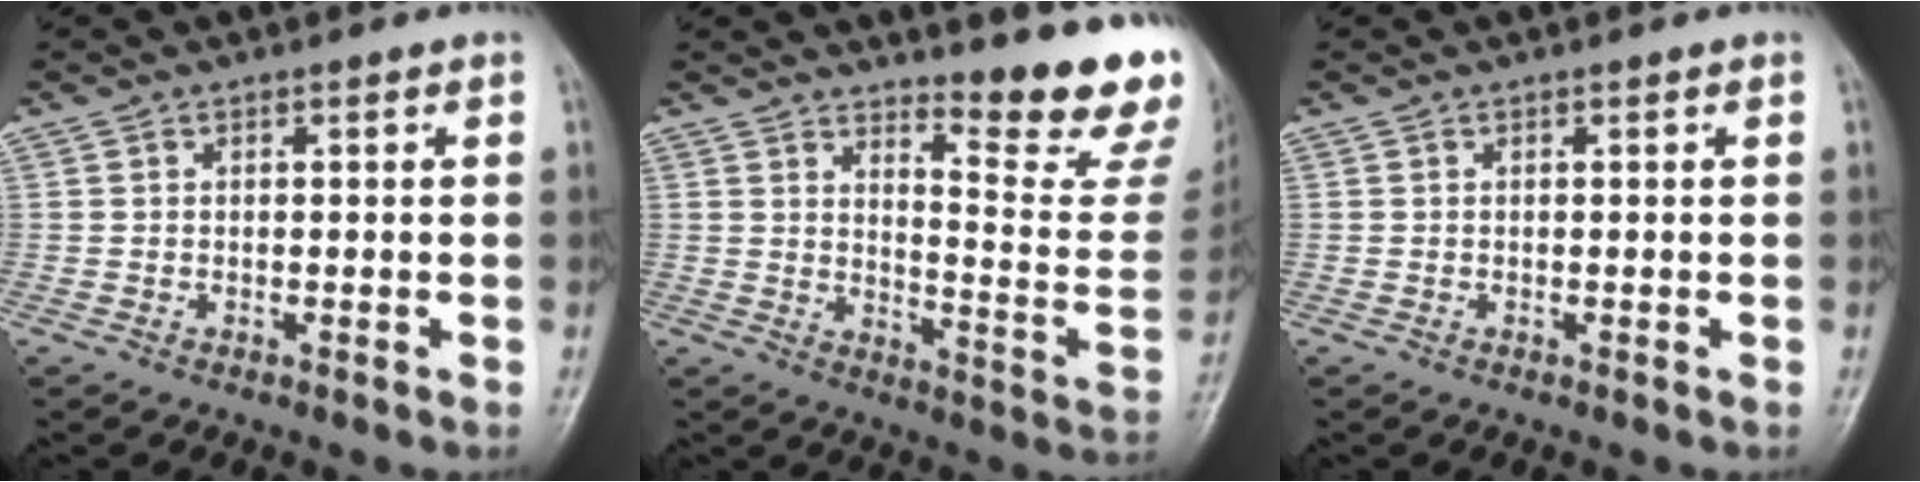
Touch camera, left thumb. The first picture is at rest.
{"total": 15.4, "force": [12.9, 1.7, 8.2], "torque": [-0.086, -0.146, 0.170]}
{"total": 0.0}